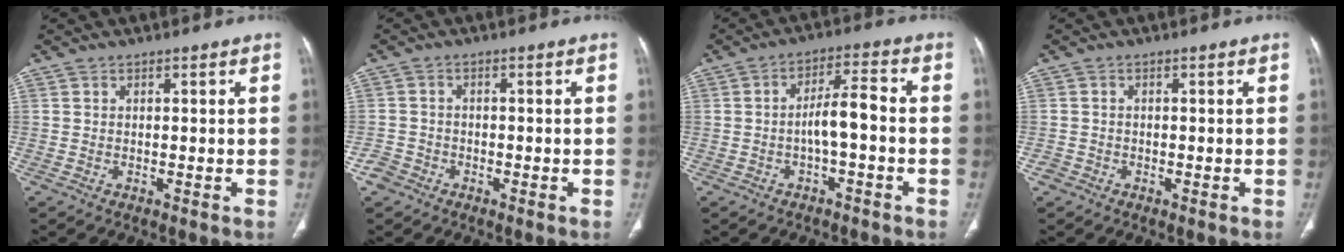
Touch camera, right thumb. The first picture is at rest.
{"total": 2.7, "force": [-1.7, 2.0, 0.3], "torque": [-0.002, 0.012, -0.036]}
{"total": 5.9, "force": [-1.5, 1.6, 5.4], "torque": [-0.097, 0.032, -0.028]}
{"total": 1.2, "force": [-0.8, 0.9, 0.1], "torque": [-0.001, 0.003, -0.018]}